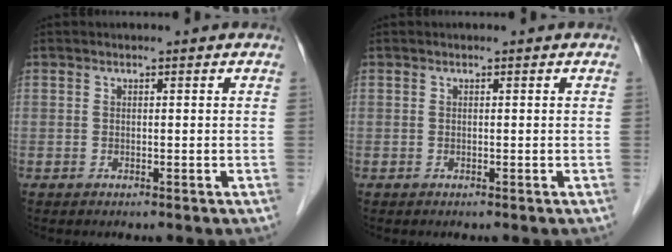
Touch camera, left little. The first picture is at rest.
{"total": 0.0}